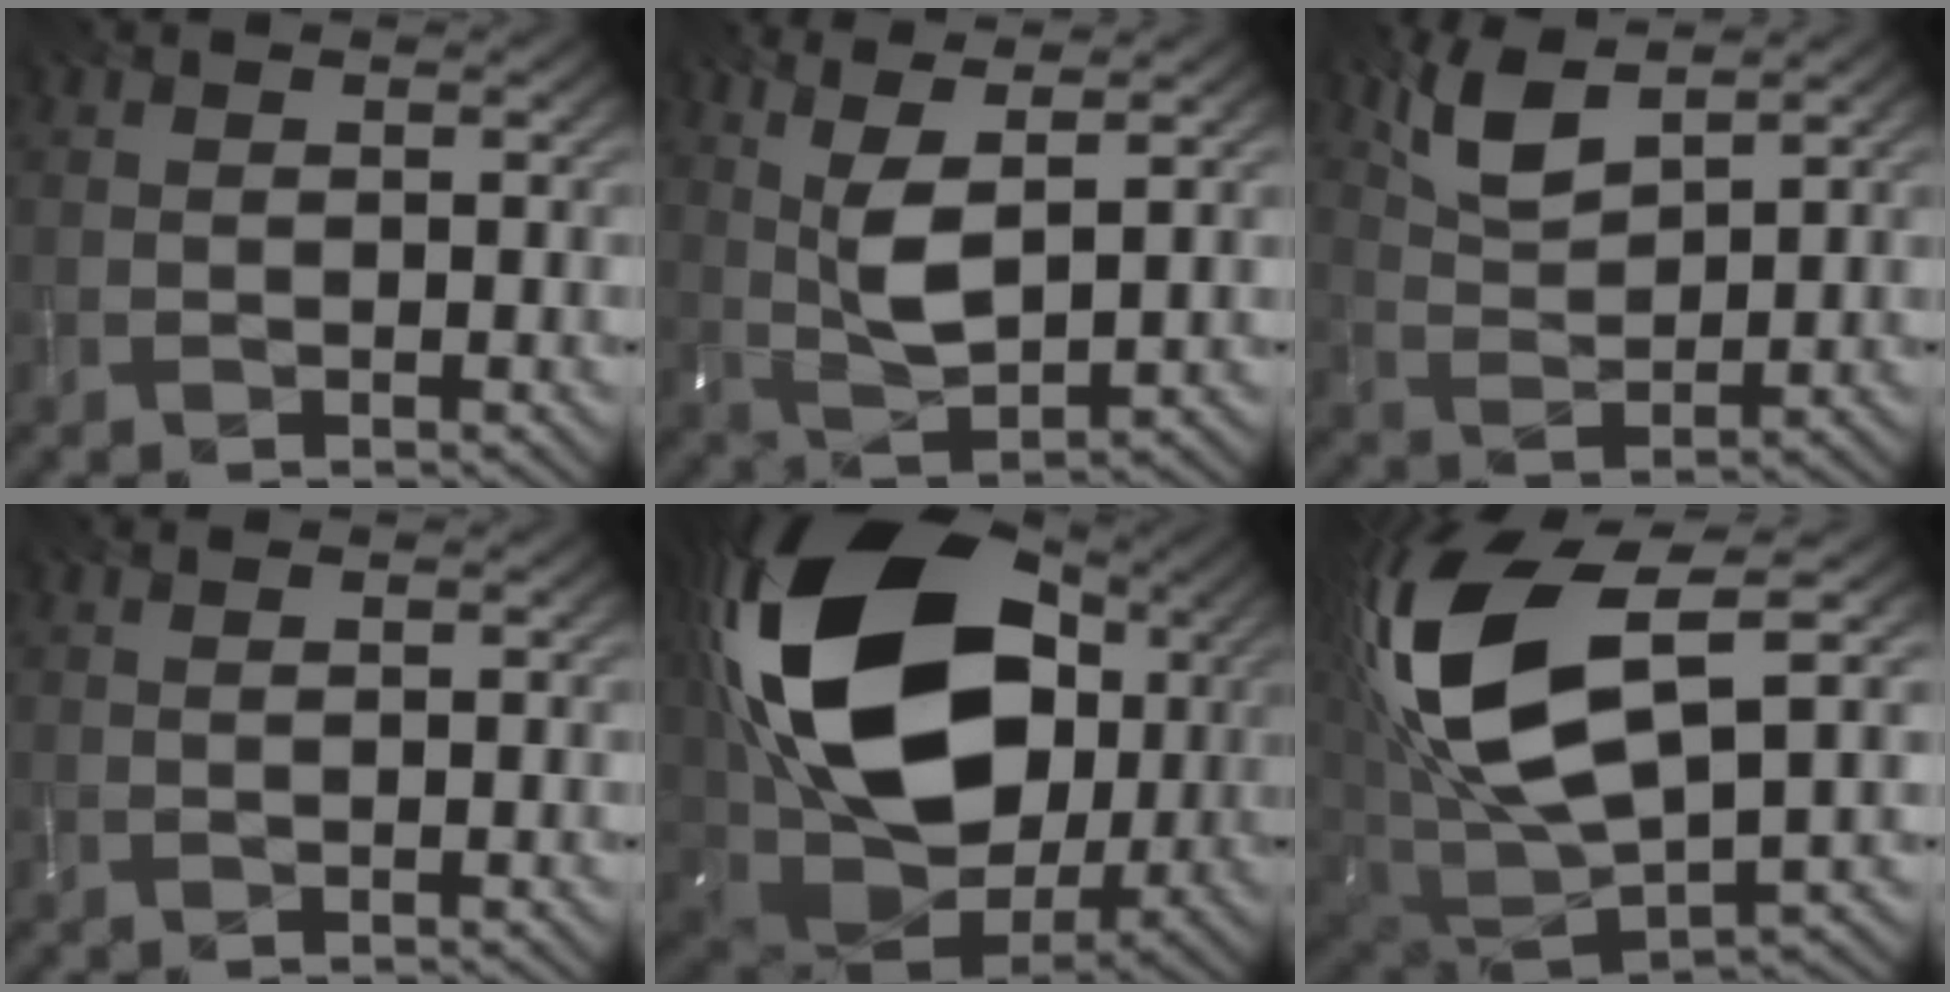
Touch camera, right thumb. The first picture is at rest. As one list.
[{"total": 7.1, "force": [2.7, 2.0, 6.3], "torque": [-0.143, 0.003, 0.057]}, {"total": 6.3, "force": [4.2, 2.2, 4.1], "torque": [-0.100, 0.000, 0.090]}, {"total": 0.5, "force": [0.3, 0.0, 0.4], "torque": [-0.012, 0.005, 0.006]}, {"total": 23.4, "force": [5.7, 15.6, 16.4], "torque": [-0.367, 0.022, 0.102]}, {"total": 16.8, "force": [4.6, 8.5, 13.8], "torque": [-0.323, 0.004, 0.095]}]